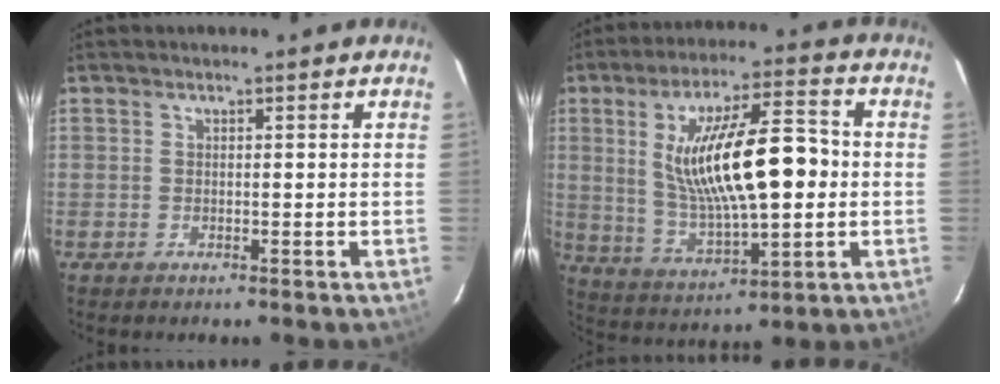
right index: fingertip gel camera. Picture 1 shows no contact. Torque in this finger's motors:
{"motor_torque": [0.85, 0.00, 1.05, 0.21]}